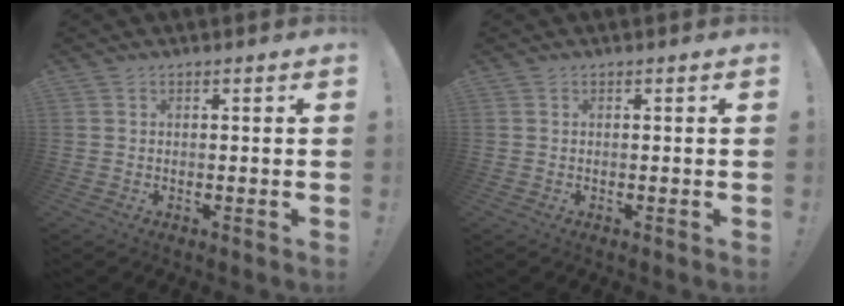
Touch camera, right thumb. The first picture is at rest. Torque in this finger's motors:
{"motor_torque": [0.00, 0.00, -0.05, 0.05, 0.00]}